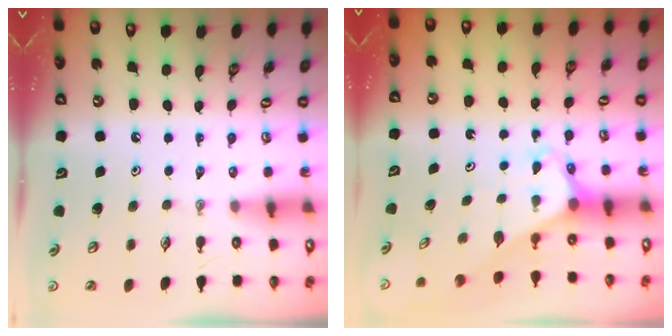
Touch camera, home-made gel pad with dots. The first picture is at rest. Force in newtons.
{"total": 2.7, "press": 2.7, "slide": 0.2}